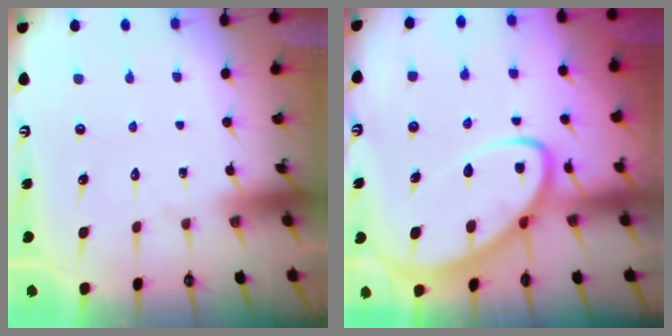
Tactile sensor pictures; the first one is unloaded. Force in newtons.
{"total": 8.7, "press": 8.7, "slide": 0.9}